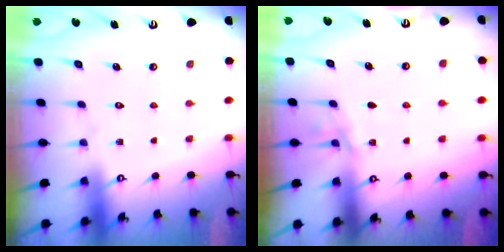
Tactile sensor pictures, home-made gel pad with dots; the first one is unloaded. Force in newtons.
{"total": 2.6, "press": 2.6, "slide": 0.4}